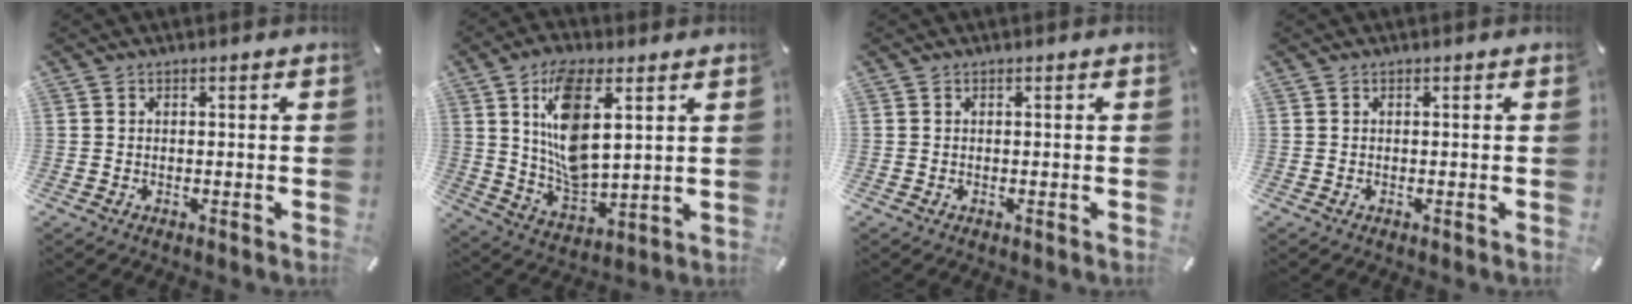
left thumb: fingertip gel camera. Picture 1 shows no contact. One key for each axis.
{"total": 14.4, "fx": 5.6, "fy": 7.4, "fz": 11.1, "tx": -0.224, "ty": -0.010, "tz": 0.099}
{"total": 0.0}
{"total": 0.0}